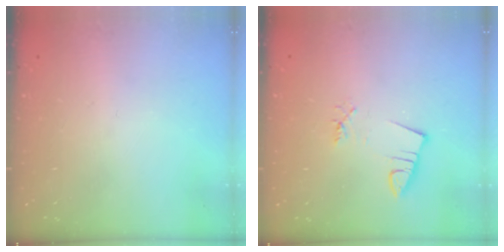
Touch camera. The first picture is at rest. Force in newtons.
{"total": 1.1, "press": 1.1, "slide": 0.0}